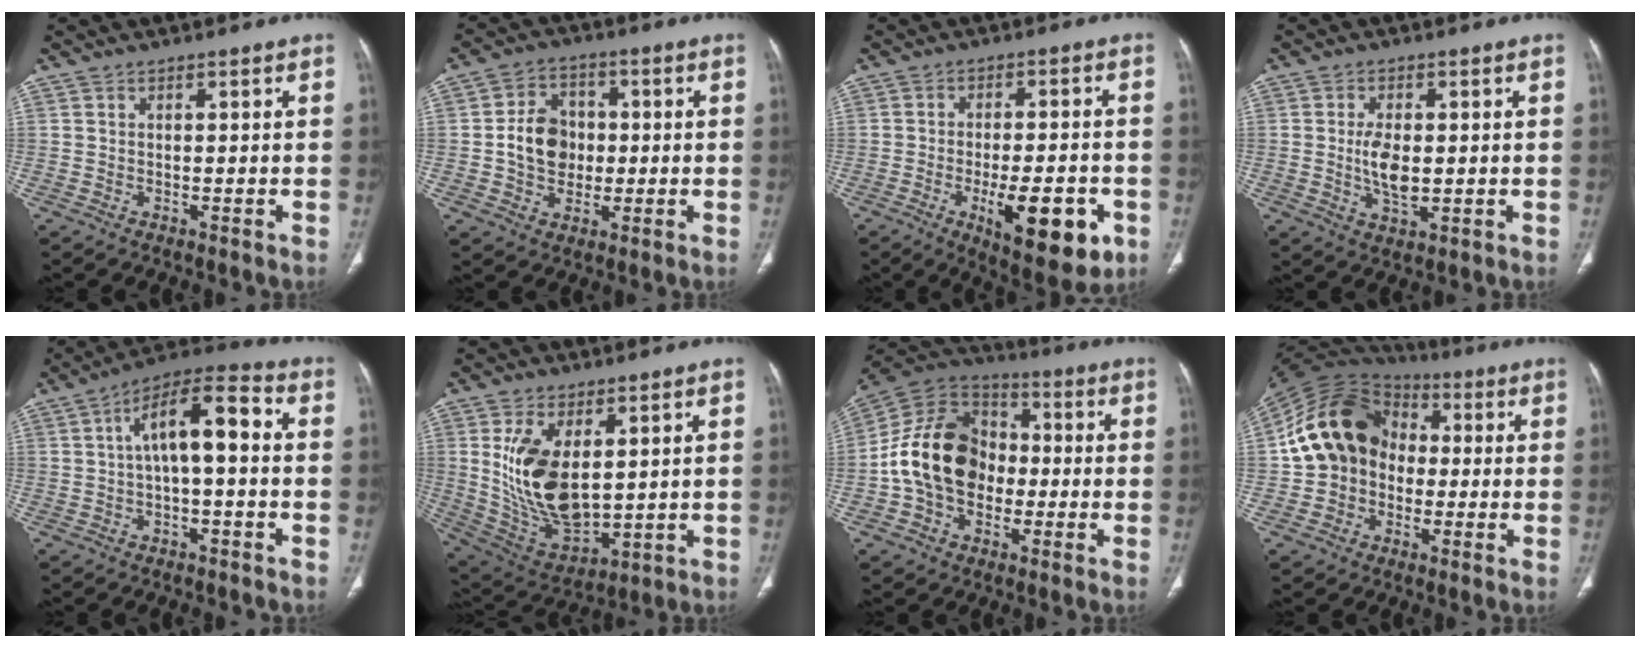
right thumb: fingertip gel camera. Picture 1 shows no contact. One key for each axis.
{"total": 9.4, "fx": -0.3, "fy": 7.6, "fz": 5.5, "tx": -0.068, "ty": 0.014, "tz": -0.009}
{"total": 14.7, "fx": -5.4, "fy": 5.5, "fz": 12.5, "tx": -0.166, "ty": 0.007, "tz": -0.068}
{"total": 6.2, "fx": -0.1, "fy": 3.2, "fz": 5.3, "tx": -0.099, "ty": -0.006, "tz": 0.000}
{"total": 11.2, "fx": 0.8, "fy": 4.3, "fz": 10.3, "tx": -0.167, "ty": 0.042, "tz": 0.004}
{"total": 16.1, "fx": 3.1, "fy": 8.7, "fz": 13.2, "tx": -0.236, "ty": -0.021, "tz": 0.082}
{"total": 17.3, "fx": -1.9, "fy": 13.0, "fz": 11.2, "tx": -0.184, "ty": 0.037, "tz": -0.043}
{"total": 16.4, "fx": 0.0, "fy": 13.4, "fz": 9.4, "tx": -0.156, "ty": 0.034, "tz": -0.010}